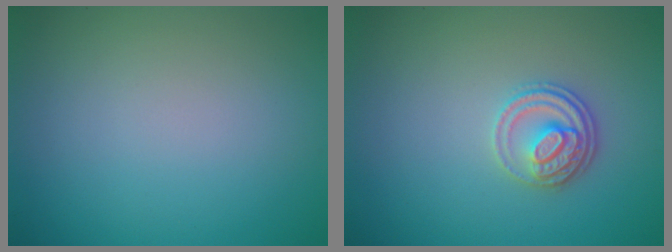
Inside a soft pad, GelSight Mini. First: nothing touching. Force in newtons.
{"total": 2.7, "press": 2.5, "slide": 1.0}